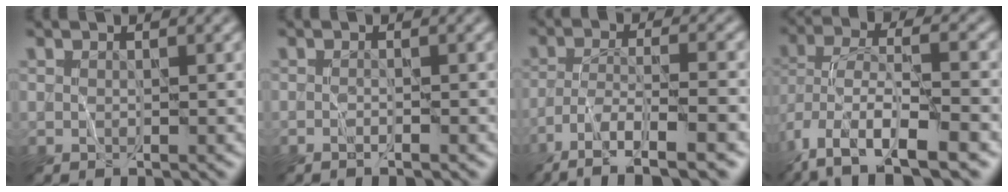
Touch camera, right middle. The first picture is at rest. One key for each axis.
{"total": 0.8, "fx": -0.5, "fy": 0.1, "fz": 0.6, "tx": -0.004, "ty": 0.002, "tz": -0.014}
{"total": 8.3, "fx": -5.4, "fy": 2.0, "fz": 6.0, "tx": -0.099, "ty": 0.005, "tz": -0.091}
{"total": 11.4, "fx": -6.0, "fy": 4.7, "fz": 8.6, "tx": -0.163, "ty": 0.000, "tz": -0.104}